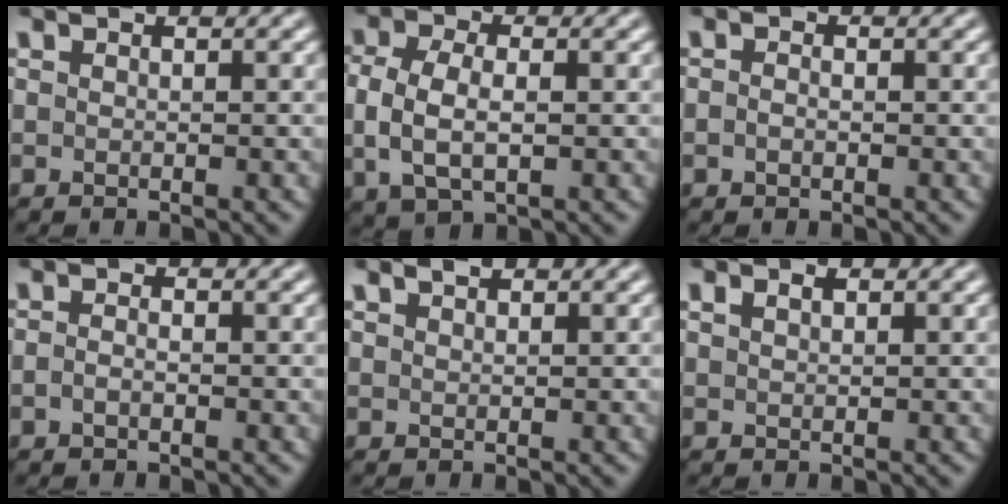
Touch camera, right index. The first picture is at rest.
{"total": 4.5, "force": [-0.2, 2.8, 3.5], "torque": [-0.082, -0.013, 0.010]}
{"total": 0.8, "force": [-0.6, 0.3, 0.5], "torque": [-0.012, -0.005, -0.009]}
{"total": 1.0, "force": [-0.7, 0.1, 0.7], "torque": [-0.015, -0.005, -0.012]}
{"total": 1.2, "force": [1.1, -0.4, 0.2], "torque": [0.003, 0.003, 0.026]}
{"total": 0.8, "force": [0.6, -0.2, 0.5], "torque": [0.000, -0.002, 0.021]}